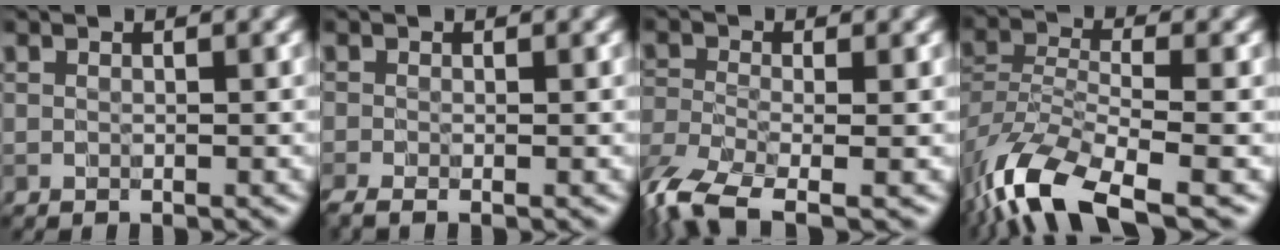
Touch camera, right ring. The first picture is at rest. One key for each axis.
{"total": 1.8, "fx": -1.0, "fy": 0.5, "fz": 1.5, "tx": -0.028, "ty": -0.012, "tz": -0.021}
{"total": 6.7, "fx": -4.4, "fy": 2.3, "fz": 4.5, "tx": -0.104, "ty": -0.020, "tz": -0.095}
{"total": 10.0, "fx": -6.4, "fy": 3.7, "fz": 6.6, "tx": -0.130, "ty": -0.011, "tz": -0.132}